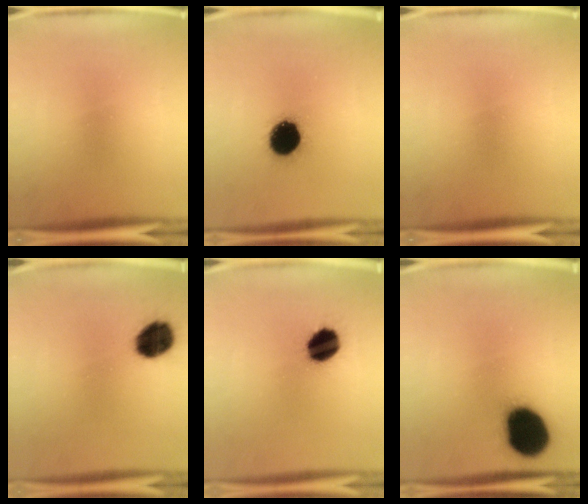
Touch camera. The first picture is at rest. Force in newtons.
{"total": 12.5}
{"total": 0.0}
{"total": 10.4}
{"total": 10.2}
{"total": 19.3}